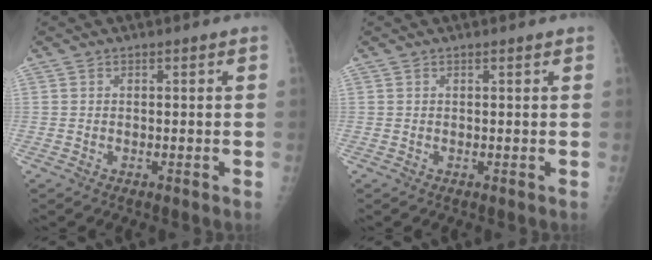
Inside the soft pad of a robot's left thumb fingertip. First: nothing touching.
{"total": 0.6, "force": [0.6, 0.0, 0.3], "torque": [-0.007, 0.001, 0.010]}